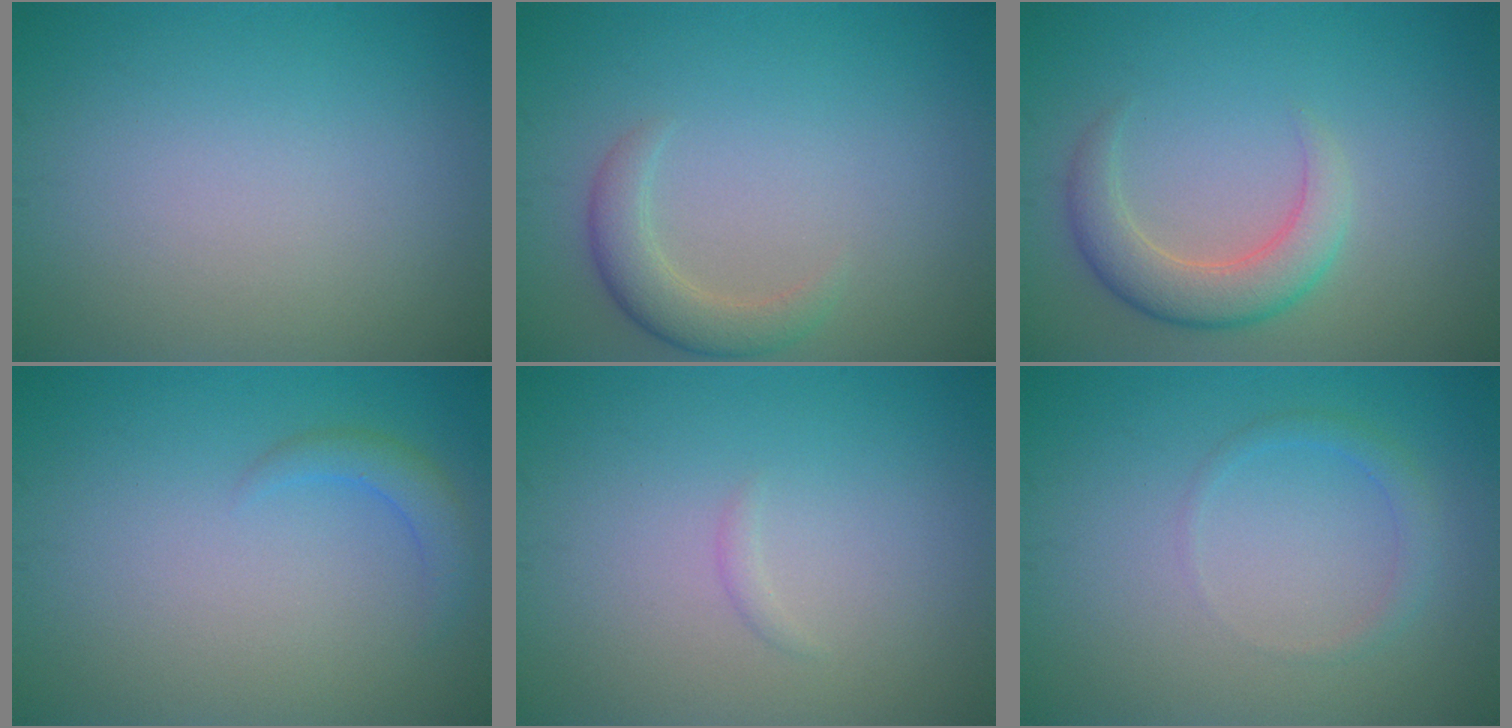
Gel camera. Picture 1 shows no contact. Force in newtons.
{"total": 2.8, "press": 2.8, "slide": 0.0}
{"total": 4.0, "press": 4.0, "slide": 0.3}
{"total": 1.8, "press": 1.8, "slide": 0.2}
{"total": 0.5, "press": 0.5, "slide": 0.0}
{"total": 1.4, "press": 1.4, "slide": 0.1}